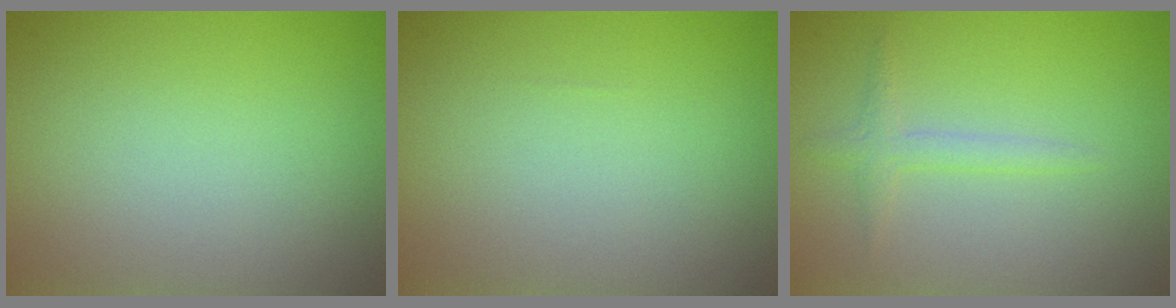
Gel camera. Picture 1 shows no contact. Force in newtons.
{"total": 0.0}
{"total": 1.5, "press": 1.5, "slide": 0.1}